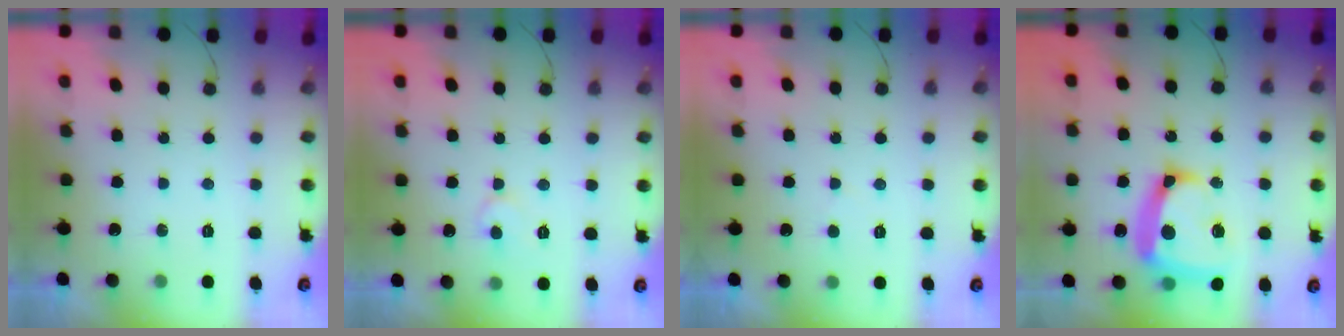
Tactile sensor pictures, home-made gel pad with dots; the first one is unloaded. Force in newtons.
{"total": 6.1, "press": 6.1, "slide": 0.4}
{"total": 2.3, "press": 2.3, "slide": 0.3}
{"total": 16.5, "press": 16.4, "slide": 2.1}